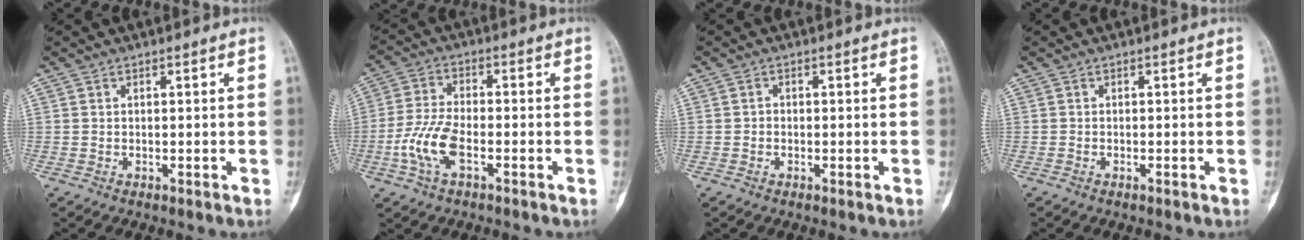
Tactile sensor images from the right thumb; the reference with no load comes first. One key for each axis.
{"total": 8.2, "fx": -2.9, "fy": 3.6, "fz": 6.8, "tx": -0.157, "ty": 0.017, "tz": -0.059}
{"total": 0.8, "fx": -0.3, "fy": 0.7, "fz": 0.3, "tx": 0.004, "ty": 0.003, "tz": -0.008}
{"total": 0.0}